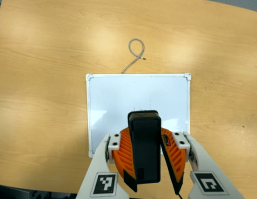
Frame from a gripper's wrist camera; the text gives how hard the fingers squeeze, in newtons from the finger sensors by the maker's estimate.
{"total": 8.5, "left": 9.3, "right": 7.7}